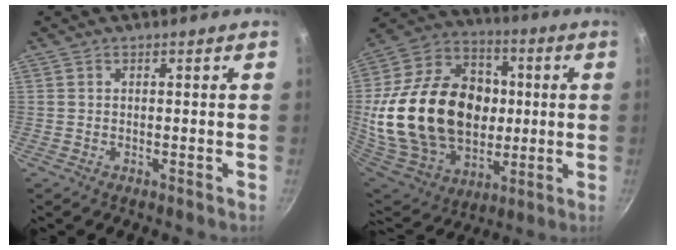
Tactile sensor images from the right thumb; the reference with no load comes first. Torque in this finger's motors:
{"motor_torque": [-1.06, 3.11, 2.53, -0.24, 0.42]}